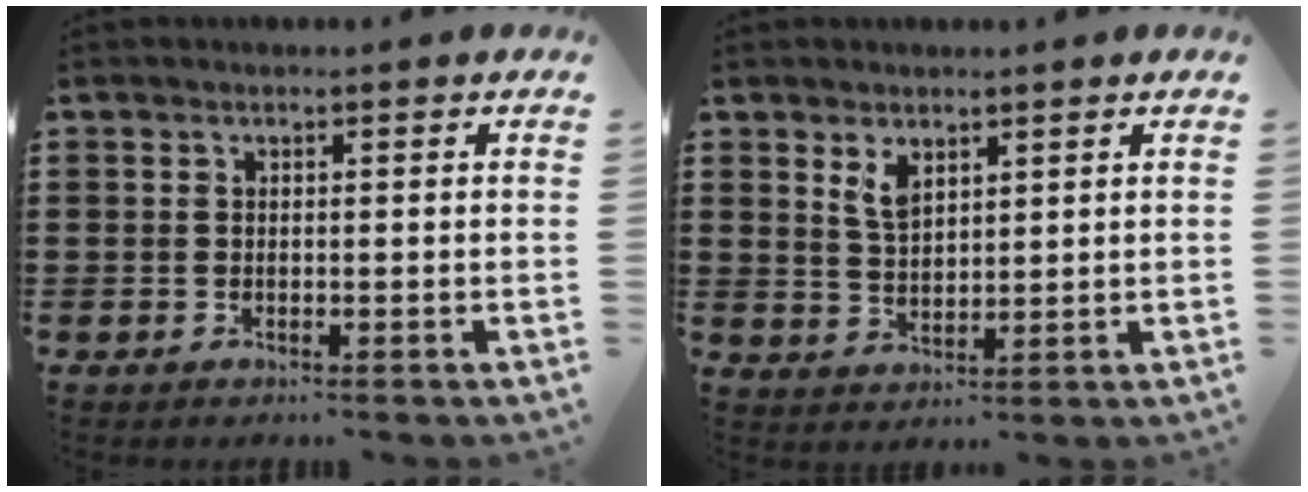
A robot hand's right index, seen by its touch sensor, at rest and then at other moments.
{"total": 3.6, "force": [2.3, 1.7, 2.1], "torque": [-0.048, 0.004, 0.042]}